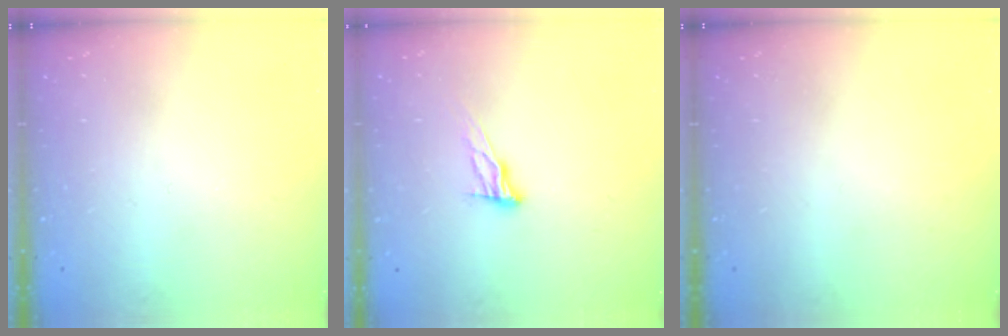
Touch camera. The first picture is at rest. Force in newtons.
{"total": 9.2, "press": 8.9, "slide": 2.5}
{"total": 0.0}